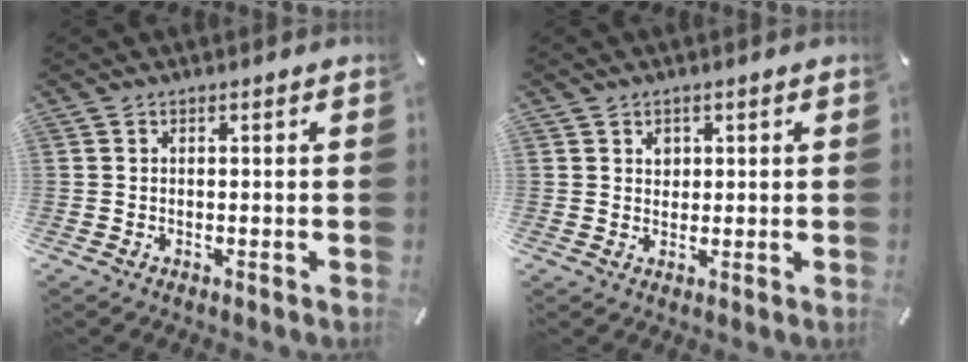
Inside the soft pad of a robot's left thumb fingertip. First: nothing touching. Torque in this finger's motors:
{"motor_torque": [0.42, 0.40, 0.20, -0.33, 0.04]}